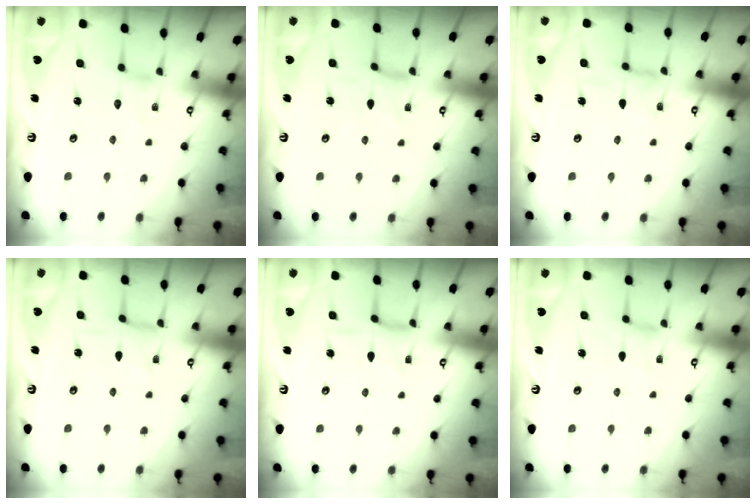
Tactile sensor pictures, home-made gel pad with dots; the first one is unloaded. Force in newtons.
{"total": 0.0}
{"total": 1.1, "press": 1.1, "slide": 0.1}
{"total": 0.0}
{"total": 3.3, "press": 3.3, "slide": 0.4}
{"total": 0.0}